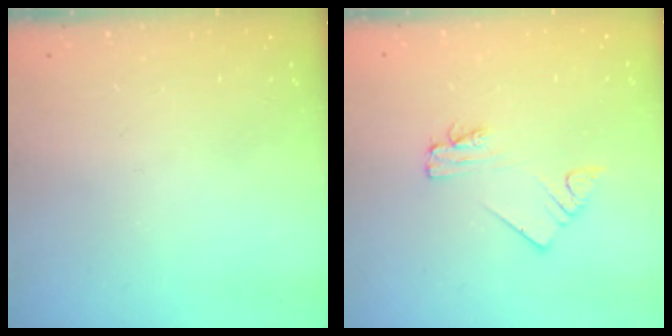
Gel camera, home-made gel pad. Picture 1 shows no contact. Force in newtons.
{"total": 2.0, "press": 2.0, "slide": 0.1}